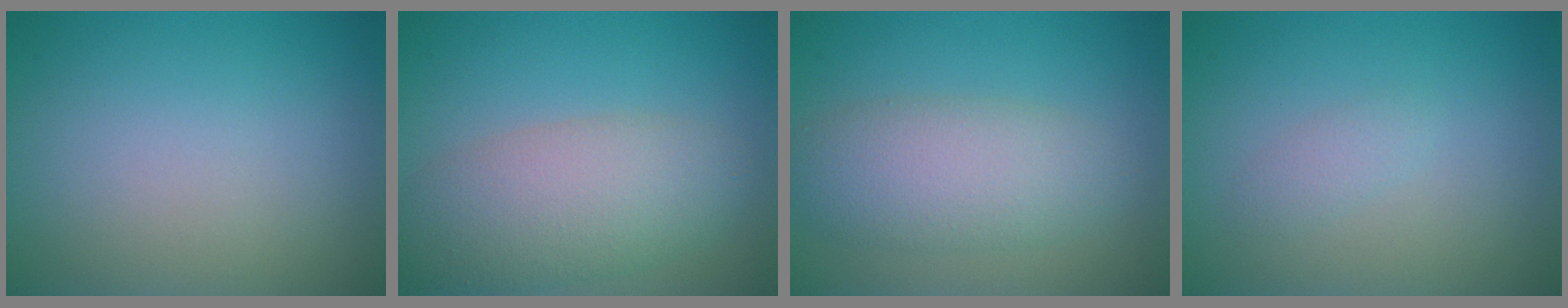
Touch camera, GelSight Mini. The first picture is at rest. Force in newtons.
{"total": 5.9, "press": 5.9, "slide": 0.4}
{"total": 5.1, "press": 5.1, "slide": 0.1}
{"total": 1.0, "press": 1.0, "slide": 0.0}